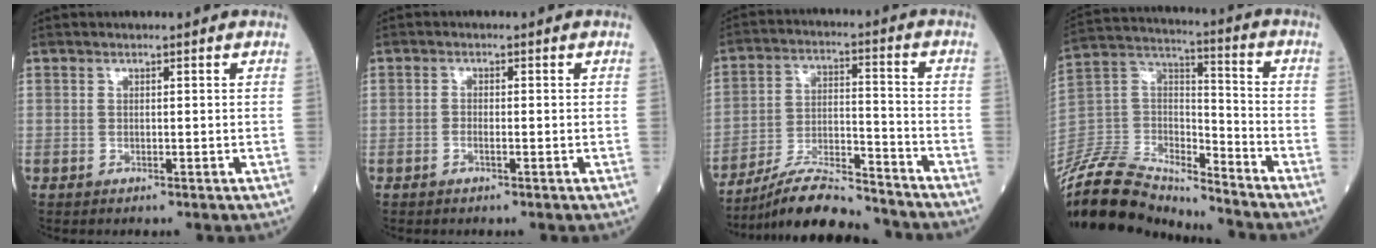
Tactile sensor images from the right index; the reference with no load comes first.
{"total": 1.2, "force": [-0.5, 0.4, 1.0], "torque": [-0.021, 0.002, -0.010]}
{"total": 12.3, "force": [-11.4, 1.2, 4.5], "torque": [-0.079, 0.006, -0.200]}
{"total": 20.3, "force": [-19.1, 4.2, 5.4], "torque": [-0.117, 0.030, -0.339]}